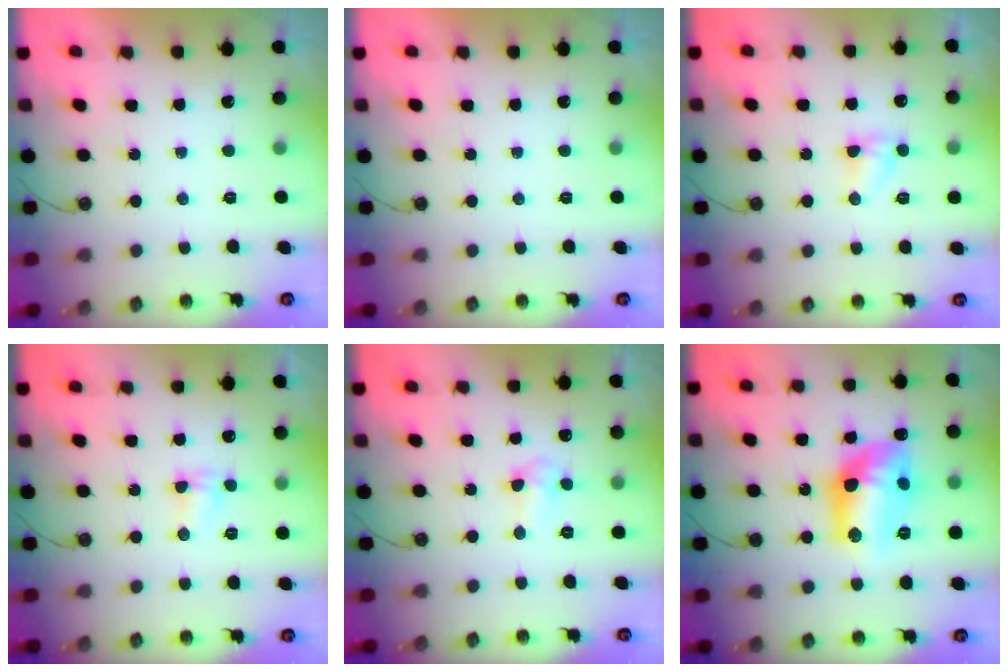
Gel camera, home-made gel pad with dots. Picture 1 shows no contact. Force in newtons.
{"total": 0.0}
{"total": 3.9, "press": 3.9, "slide": 0.4}
{"total": 3.6, "press": 3.5, "slide": 0.6}
{"total": 3.5, "press": 3.5, "slide": 0.7}
{"total": 14.1, "press": 14.1, "slide": 0.9}